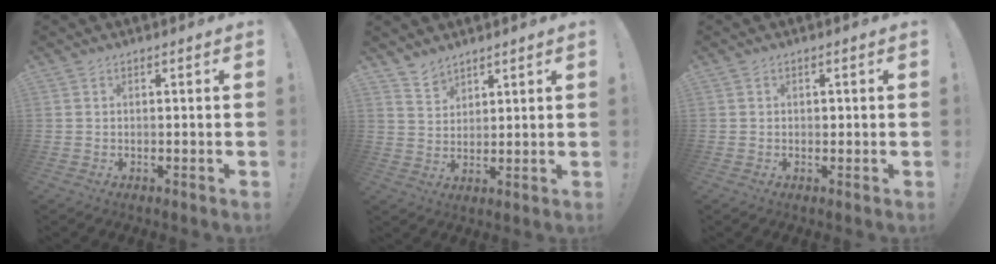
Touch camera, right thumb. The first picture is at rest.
{"total": 4.7, "force": [4.2, 2.0, 0.3], "torque": [-0.005, -0.033, 0.080]}
{"total": 0.5, "force": [0.1, 0.5, 0.1], "torque": [0.006, -0.001, -0.001]}